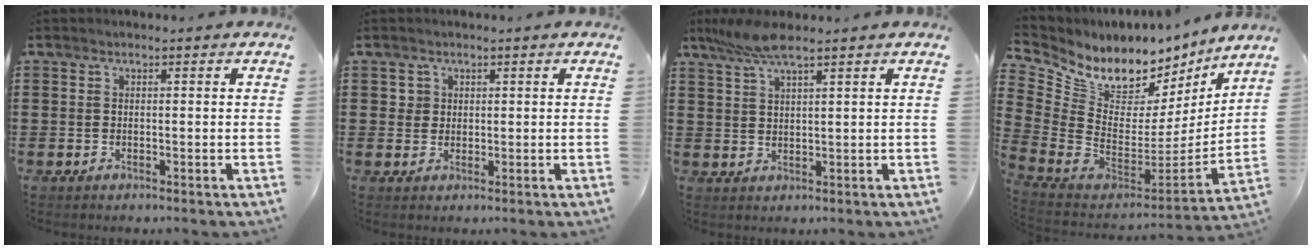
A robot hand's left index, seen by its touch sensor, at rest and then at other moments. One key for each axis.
{"total": 1.7, "fx": 0.6, "fy": 1.6, "fz": 0.3, "tx": -0.012, "ty": 0.008, "tz": 0.011}
{"total": 5.5, "fx": 4.0, "fy": 0.8, "fz": 3.8, "tx": -0.082, "ty": -0.002, "tz": 0.072}
{"total": 7.8, "fx": 6.0, "fy": 3.9, "fz": 3.1, "tx": -0.092, "ty": -0.064, "tz": 0.104}